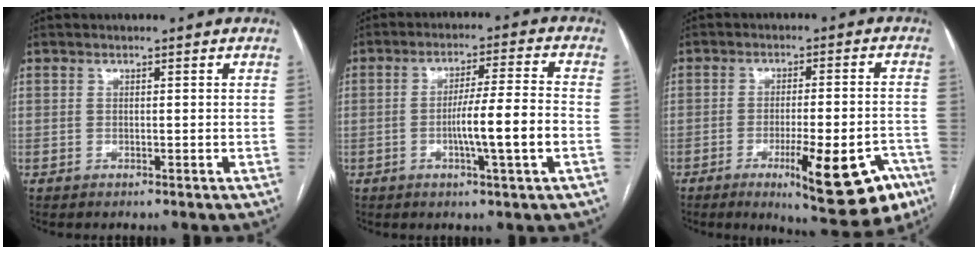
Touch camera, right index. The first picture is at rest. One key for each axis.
{"total": 9.1, "fx": -2.3, "fy": -0.7, "fz": 8.7, "tx": -0.148, "ty": 0.001, "tz": -0.038}
{"total": 15.2, "fx": -8.0, "fy": 3.2, "fz": 12.5, "tx": -0.121, "ty": 0.003, "tz": -0.100}